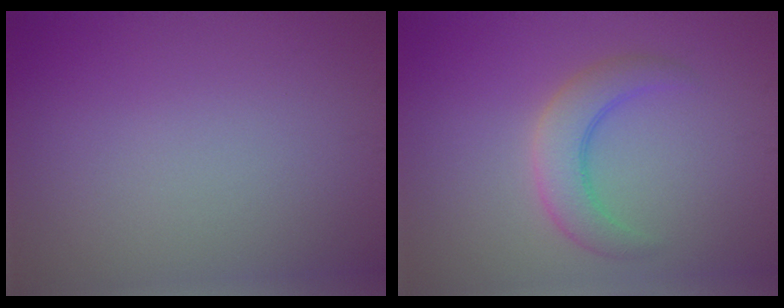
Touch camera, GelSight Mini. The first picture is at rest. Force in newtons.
{"total": 3.8, "press": 3.8, "slide": 0.1}